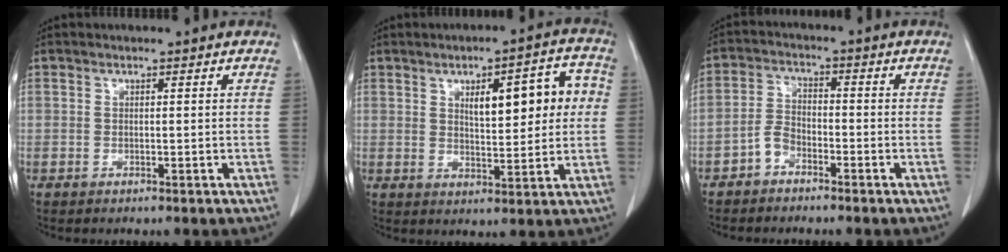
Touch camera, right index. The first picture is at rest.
{"total": 10.5, "force": [2.4, 3.2, 9.7], "torque": [-0.131, 0.026, 0.037]}
{"total": 3.5, "force": [-2.4, 2.0, 1.6], "torque": [-0.033, 0.008, -0.047]}